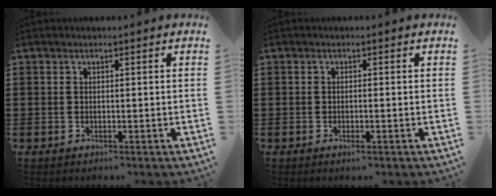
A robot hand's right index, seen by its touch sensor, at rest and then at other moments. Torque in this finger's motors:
{"motor_torque": [0.50, -0.05, -0.06, 0.00]}